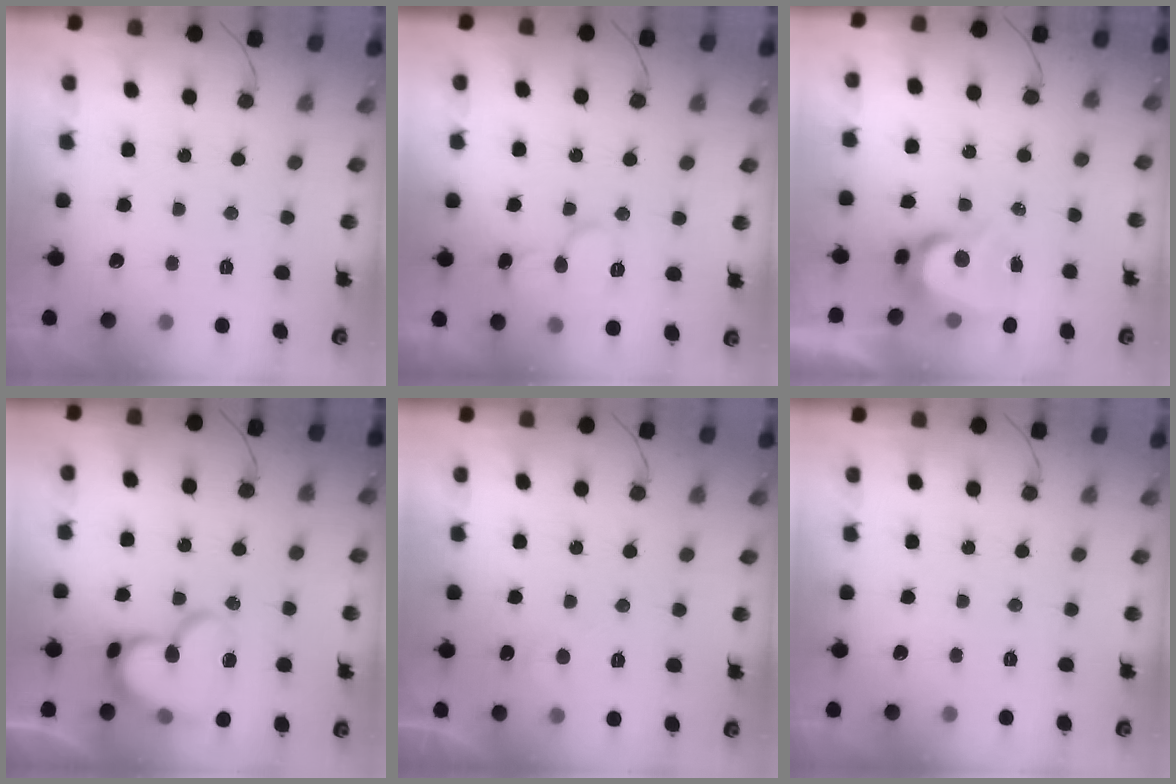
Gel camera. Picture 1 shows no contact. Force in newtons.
{"total": 10.2, "press": 10.2, "slide": 1.1}
{"total": 7.5, "press": 7.5, "slide": 0.7}
{"total": 17.4, "press": 17.4, "slide": 1.4}
{"total": 3.8, "press": 3.8, "slide": 0.4}
{"total": 0.0}